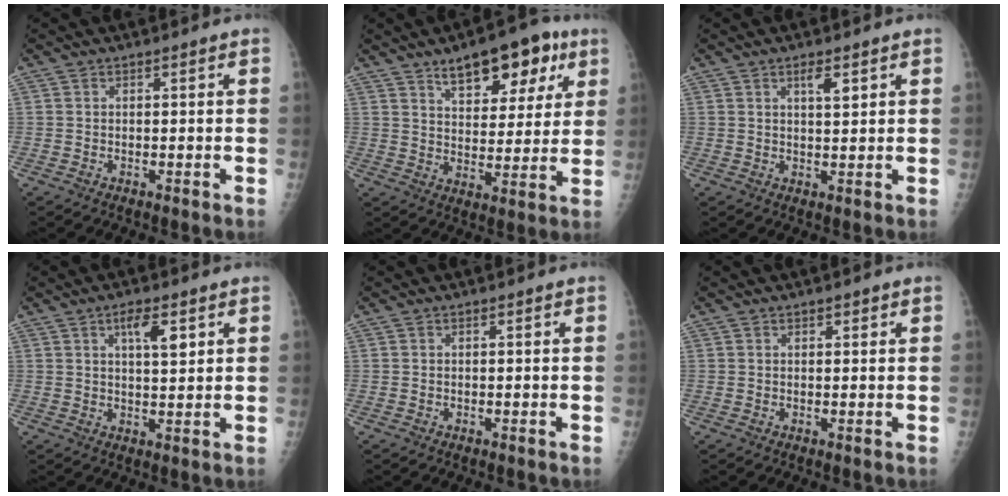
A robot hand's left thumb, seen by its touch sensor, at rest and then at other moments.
{"total": 14.6, "force": [8.2, 6.9, 9.8], "torque": [-0.092, -0.027, 0.121]}
{"total": 3.1, "force": [1.6, 0.9, 2.4], "torque": [-0.035, -0.009, 0.028]}
{"total": 5.3, "force": [2.4, 1.7, 4.4], "torque": [-0.067, -0.010, 0.041]}
{"total": 0.0}
{"total": 1.1, "force": [0.7, 0.5, 0.6], "torque": [-0.001, -0.002, 0.008]}